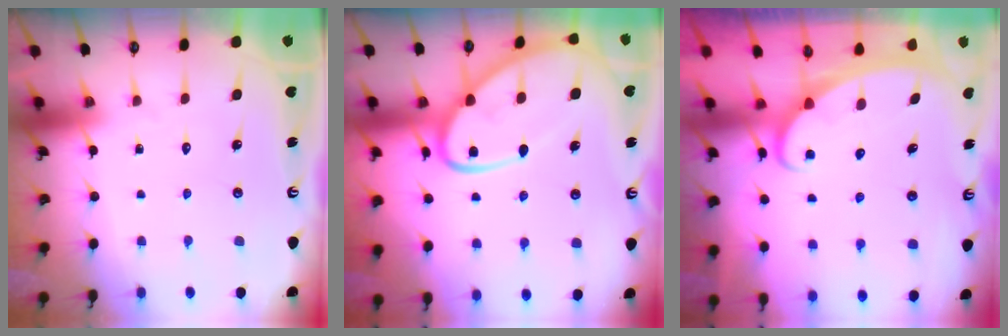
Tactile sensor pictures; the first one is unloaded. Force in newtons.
{"total": 14.4, "press": 14.3, "slide": 1.3}
{"total": 2.5, "press": 2.5, "slide": 0.4}